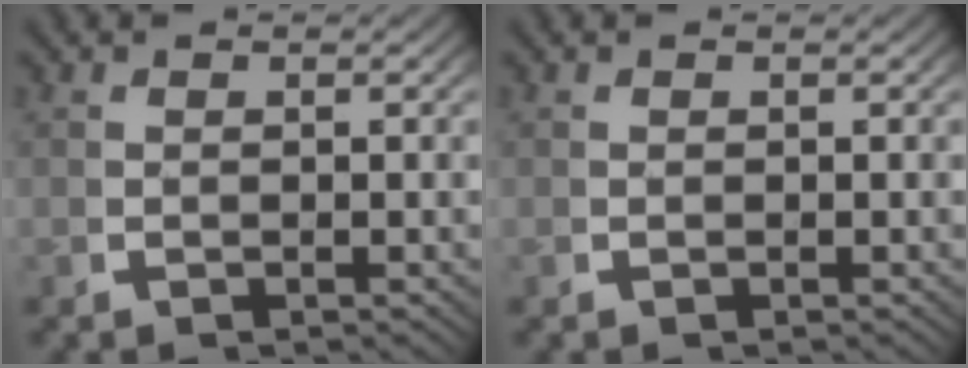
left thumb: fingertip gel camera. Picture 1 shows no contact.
{"total": 0.0}